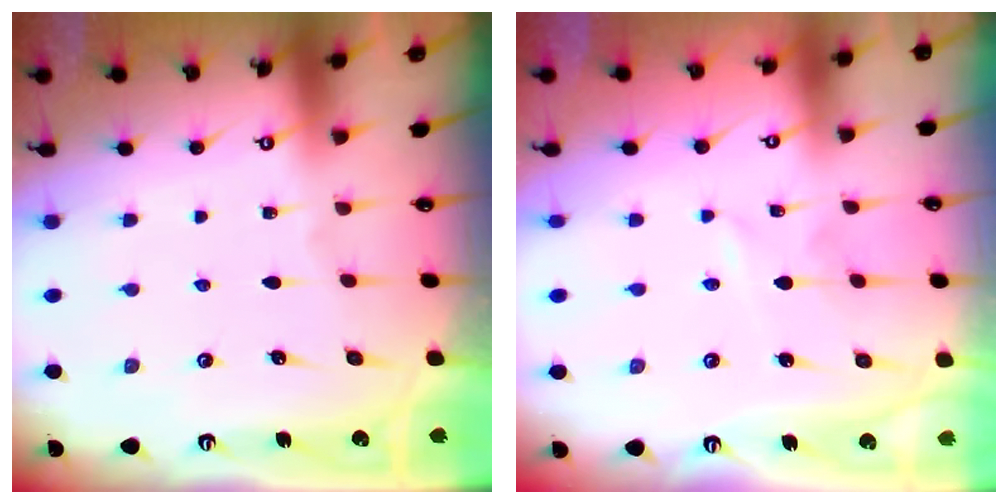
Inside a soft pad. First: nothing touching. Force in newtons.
{"total": 1.7, "press": 1.7, "slide": 0.3}